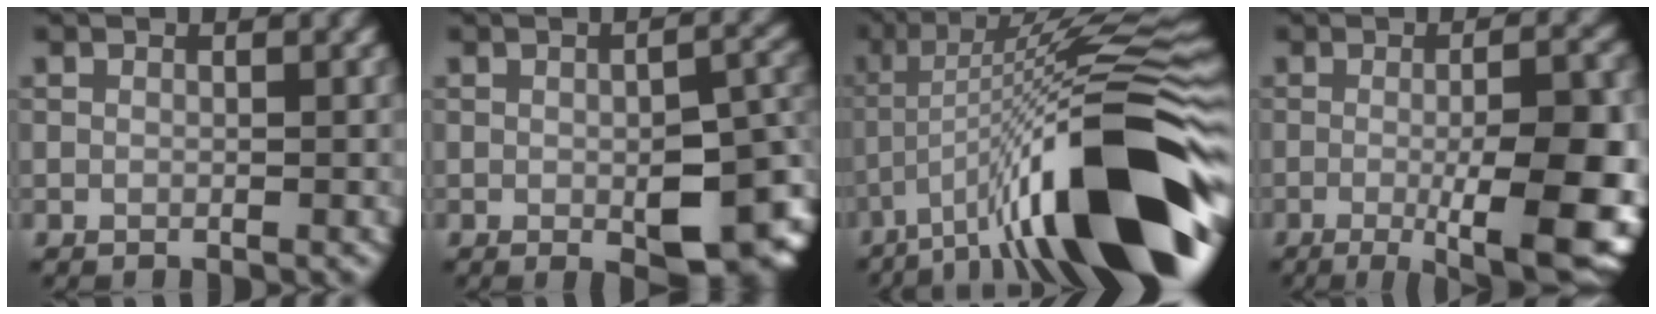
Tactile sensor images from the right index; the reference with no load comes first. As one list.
[{"total": 8.1, "force": [-2.1, 3.0, 7.2], "torque": [-0.098, -0.012, -0.024]}, {"total": 17.5, "force": [-7.5, 4.6, 15.1], "torque": [-0.232, 0.020, -0.126]}, {"total": 11.3, "force": [-2.4, 2.9, 10.6], "torque": [-0.138, -0.004, -0.033]}]